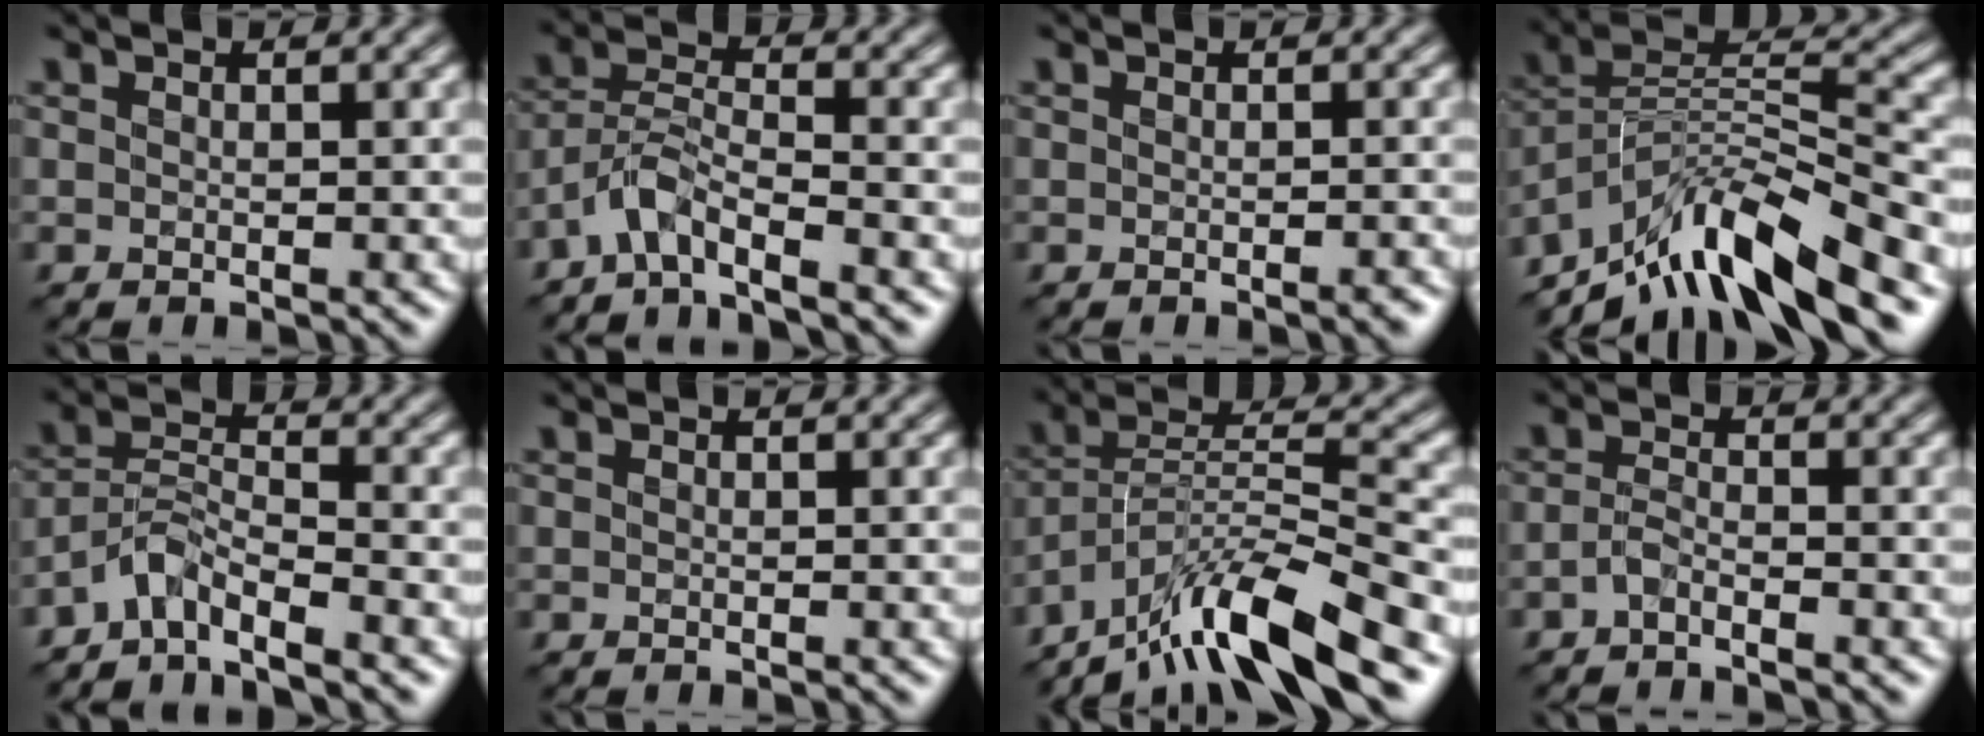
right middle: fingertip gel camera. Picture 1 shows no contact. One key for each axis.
{"total": 3.5, "fx": -2.7, "fy": 1.0, "fz": 2.1, "tx": -0.041, "ty": 0.013, "tz": -0.062}
{"total": 1.0, "fx": -0.4, "fy": 0.3, "fz": 0.8, "tx": -0.006, "ty": 0.001, "tz": -0.008}
{"total": 10.4, "fx": -7.3, "fy": 3.2, "fz": 6.7, "tx": -0.114, "ty": 0.016, "tz": -0.146}
{"total": 3.7, "fx": -3.1, "fy": 1.0, "fz": 1.8, "tx": -0.032, "ty": 0.010, "tz": -0.071}
{"total": 0.0}
{"total": 10.6, "fx": -8.0, "fy": 2.1, "fz": 6.5, "tx": -0.110, "ty": 0.018, "tz": -0.153}
{"total": 1.3, "fx": -1.0, "fy": 0.3, "fz": 0.8, "tx": -0.020, "ty": 0.003, "tz": -0.027}